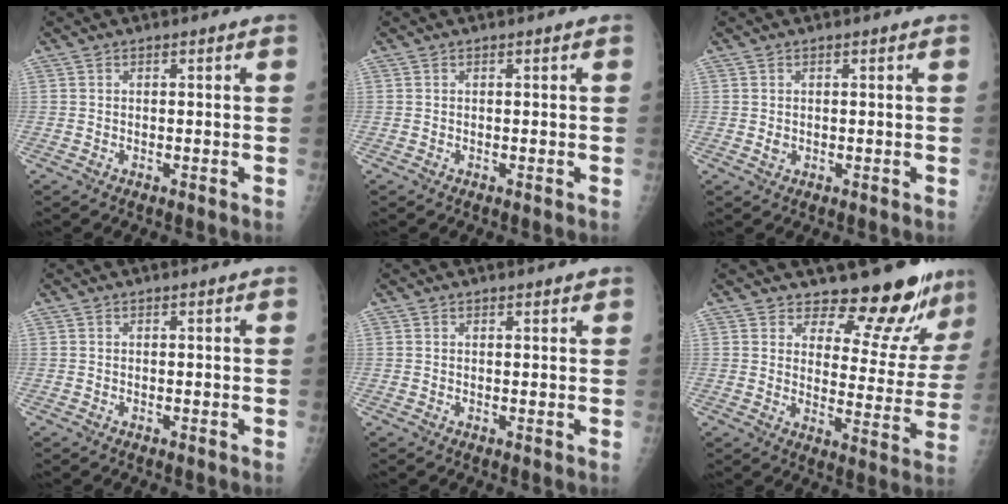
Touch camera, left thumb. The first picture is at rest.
{"total": 0.0}
{"total": 1.0, "force": [0.2, 0.8, 0.5], "torque": [-0.003, -0.001, 0.005]}
{"total": 0.0}
{"total": 1.0, "force": [0.8, 0.4, 0.3], "torque": [0.000, -0.004, 0.010]}
{"total": 13.2, "force": [11.9, 3.8, 4.2], "torque": [-0.016, -0.107, 0.151]}